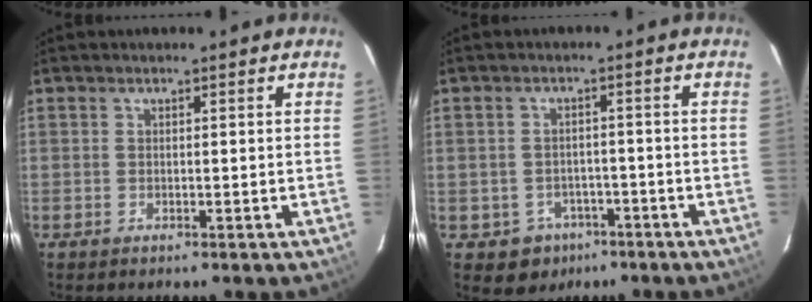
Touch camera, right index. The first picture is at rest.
{"total": 6.1, "force": [-3.3, 4.9, 1.2], "torque": [-0.035, 0.018, -0.032]}